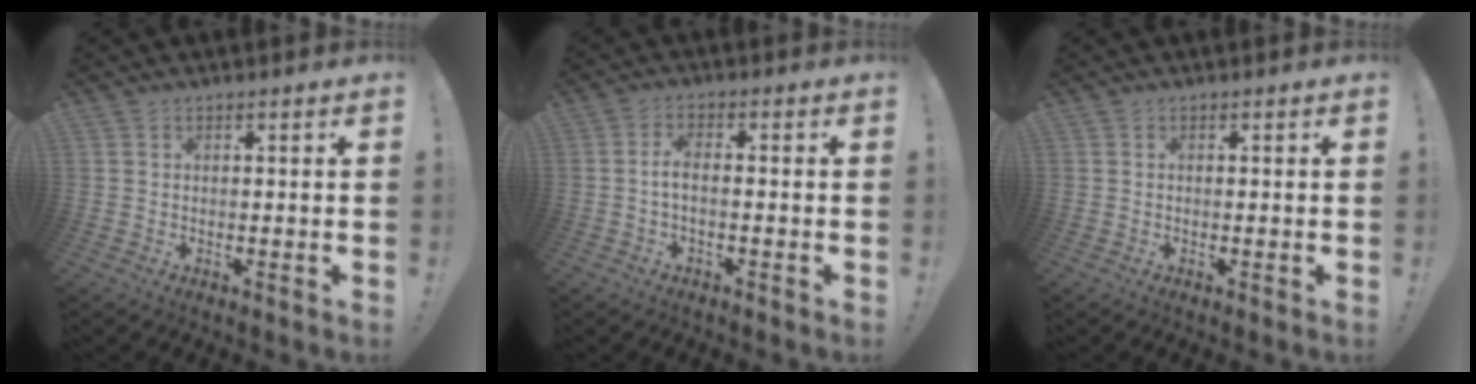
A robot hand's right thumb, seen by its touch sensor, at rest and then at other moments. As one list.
[{"total": 3.8, "force": [-0.8, 1.0, 3.6], "torque": [-0.070, 0.000, -0.014]}, {"total": 0.0}]